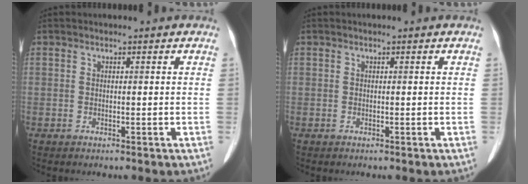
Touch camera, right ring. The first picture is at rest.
{"total": 0.0}